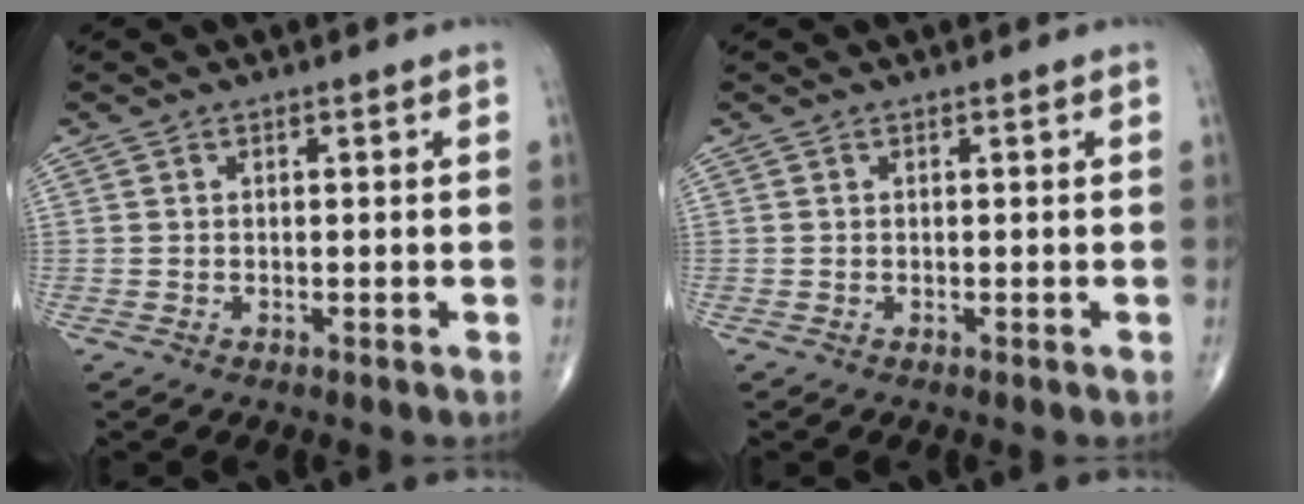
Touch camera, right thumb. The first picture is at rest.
{"total": 0.0}